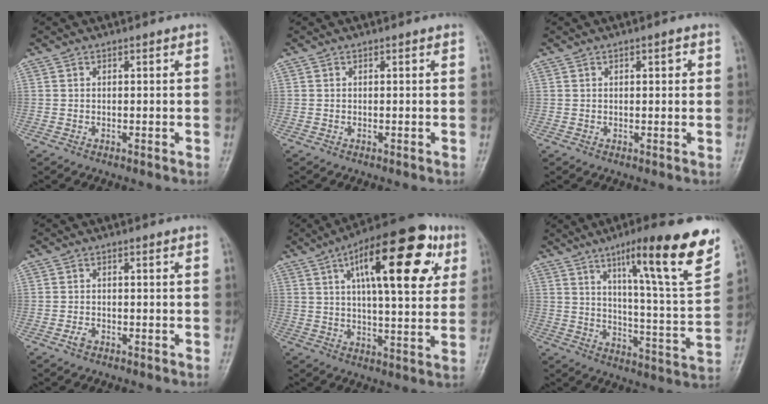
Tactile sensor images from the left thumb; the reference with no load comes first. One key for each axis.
{"total": 0.0}
{"total": 1.9, "fx": 0.6, "fy": 0.8, "fz": 1.6, "tx": -0.019, "ty": 0.001, "tz": 0.008}
{"total": 1.3, "fx": -0.8, "fy": 0.7, "fz": 0.7, "tx": -0.016, "ty": 0.004, "tz": -0.016}
{"total": 22.3, "fx": 8.3, "fy": 8.1, "fz": 19.0, "tx": -0.255, "ty": 0.002, "tz": 0.116}
{"total": 20.4, "fx": 11.8, "fy": 2.6, "fz": 16.5, "tx": -0.211, "ty": -0.052, "tz": 0.177}